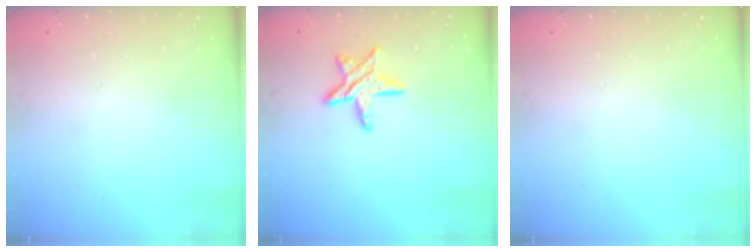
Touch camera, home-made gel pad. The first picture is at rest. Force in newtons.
{"total": 11.0, "press": 11.0, "slide": 0.8}
{"total": 0.0}